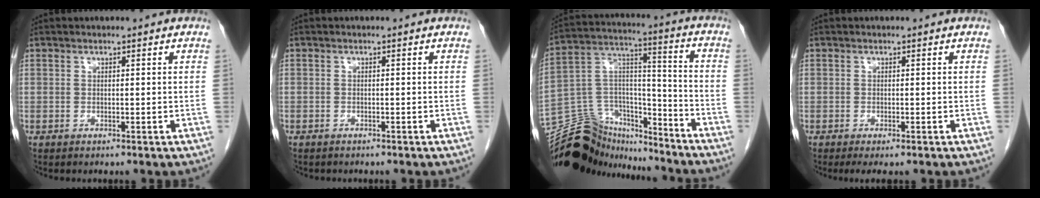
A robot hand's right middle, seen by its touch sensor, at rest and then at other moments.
{"total": 1.2, "force": [-1.1, 0.6, 0.1], "torque": [-0.011, 0.002, -0.017]}
{"total": 18.0, "force": [-16.7, 6.1, 3.2], "torque": [-0.061, 0.069, -0.274]}
{"total": 2.5, "force": [-1.8, 0.6, 1.6], "torque": [-0.023, -0.009, -0.024]}